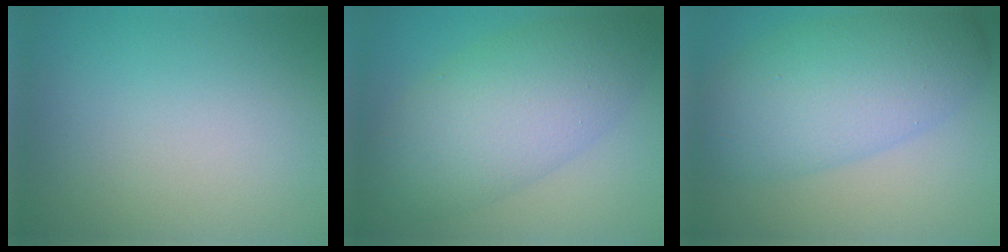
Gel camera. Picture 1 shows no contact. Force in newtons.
{"total": 8.5, "press": 8.5, "slide": 0.2}
{"total": 8.2, "press": 8.2, "slide": 0.1}